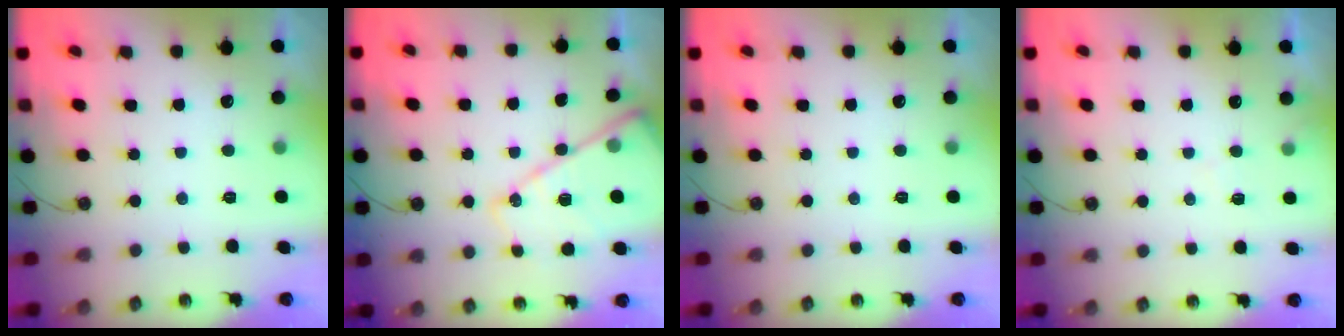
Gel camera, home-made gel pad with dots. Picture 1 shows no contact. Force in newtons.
{"total": 15.8, "press": 15.8, "slide": 1.2}
{"total": 0.0}
{"total": 4.5, "press": 4.4, "slide": 0.6}